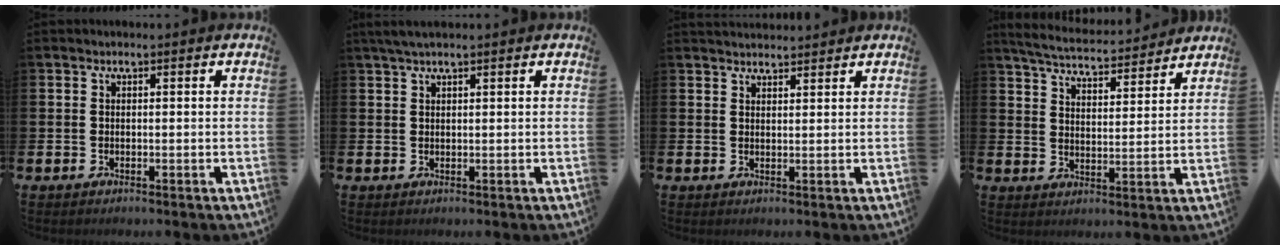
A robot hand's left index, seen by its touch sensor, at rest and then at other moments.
{"total": 1.9, "force": [1.5, 0.3, 1.2], "torque": [-0.027, 0.006, 0.027]}
{"total": 2.3, "force": [2.3, 0.4, 0.0], "torque": [-0.003, -0.009, 0.042]}
{"total": 5.3, "force": [5.2, 0.6, 1.0], "torque": [-0.044, -0.035, 0.089]}